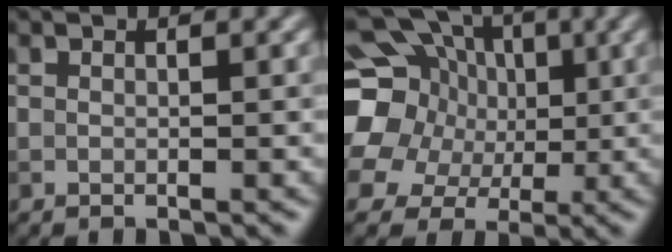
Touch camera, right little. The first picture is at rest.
{"total": 14.7, "force": [0.8, 13.1, 6.5], "torque": [-0.150, 0.000, -0.011]}